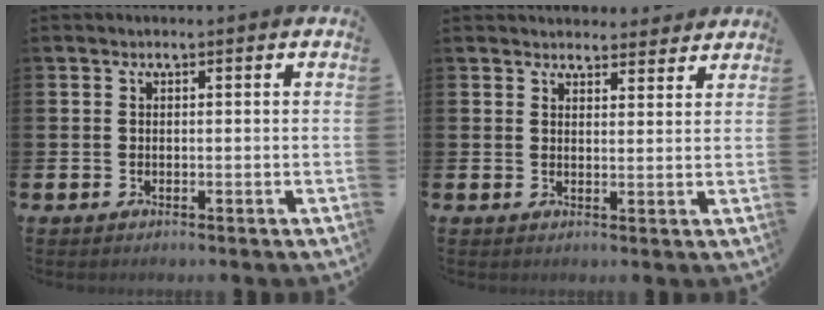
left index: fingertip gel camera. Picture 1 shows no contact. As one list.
[{"total": 3.4, "force": [3.3, 0.9, -0.1], "torque": [0.008, -0.018, 0.058]}]